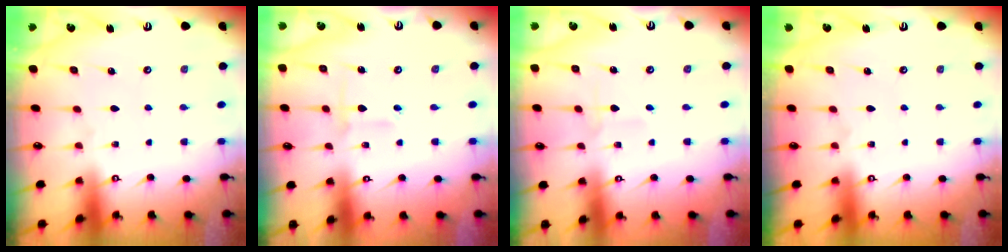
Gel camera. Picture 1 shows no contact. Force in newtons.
{"total": 2.5, "press": 2.3, "slide": 0.8}
{"total": 2.8, "press": 2.8, "slide": 0.3}
{"total": 0.0}